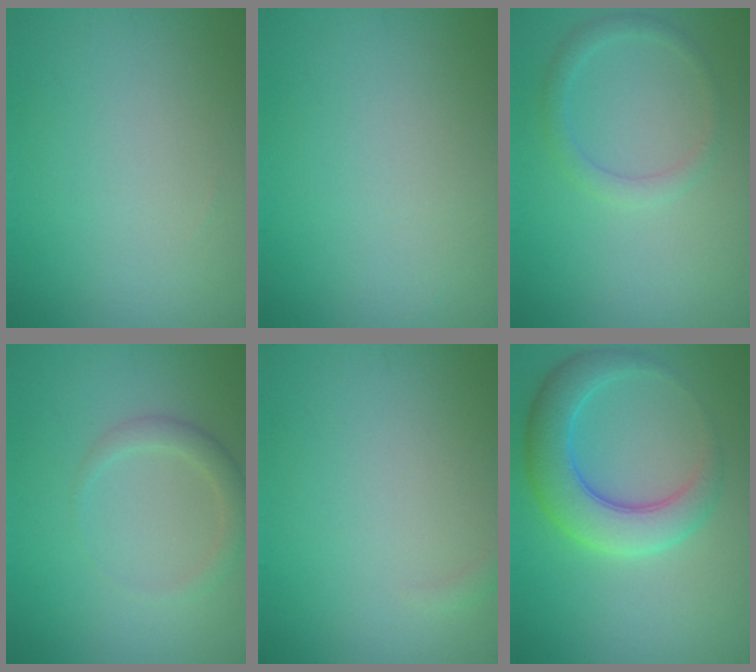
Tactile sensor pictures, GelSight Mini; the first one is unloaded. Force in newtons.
{"total": 0.0}
{"total": 1.8, "press": 1.8, "slide": 0.1}
{"total": 1.9, "press": 1.9, "slide": 0.2}
{"total": 0.6, "press": 0.6, "slide": 0.2}
{"total": 5.8, "press": 5.8, "slide": 0.1}